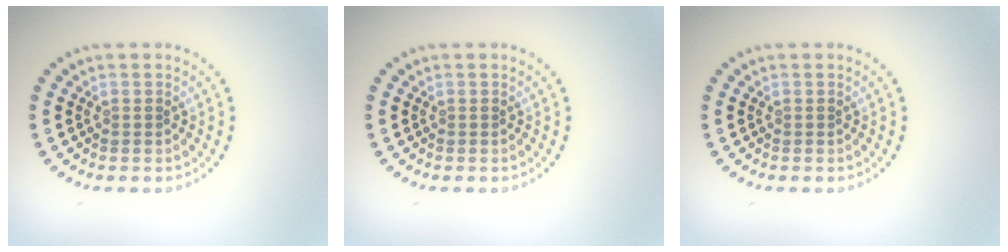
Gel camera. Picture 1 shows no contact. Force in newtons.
{"total": 0.0}
{"total": 0.0}